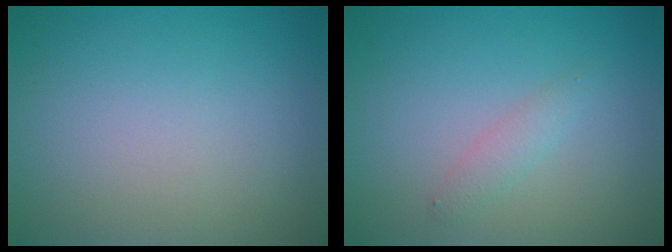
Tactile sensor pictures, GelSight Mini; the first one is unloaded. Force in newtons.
{"total": 1.3, "press": 1.3, "slide": 0.0}